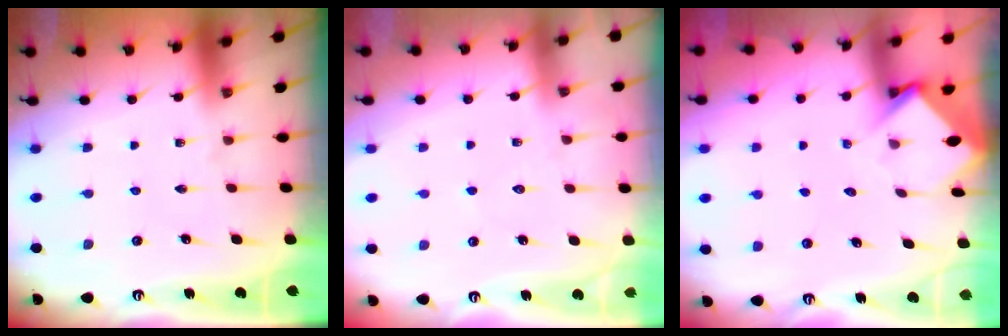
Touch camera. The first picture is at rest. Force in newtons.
{"total": 5.9, "press": 5.8, "slide": 0.7}
{"total": 3.3, "press": 3.3, "slide": 0.3}